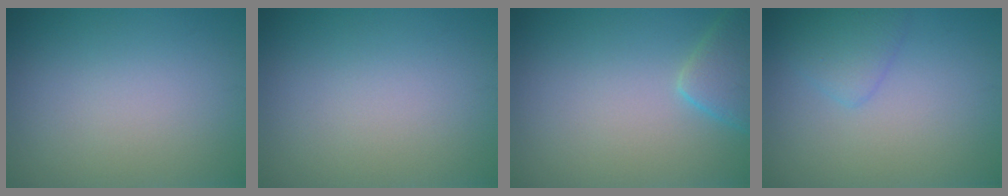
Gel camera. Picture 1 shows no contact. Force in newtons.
{"total": 0.0}
{"total": 3.2, "press": 3.2, "slide": 0.2}
{"total": 2.0, "press": 2.0, "slide": 0.2}